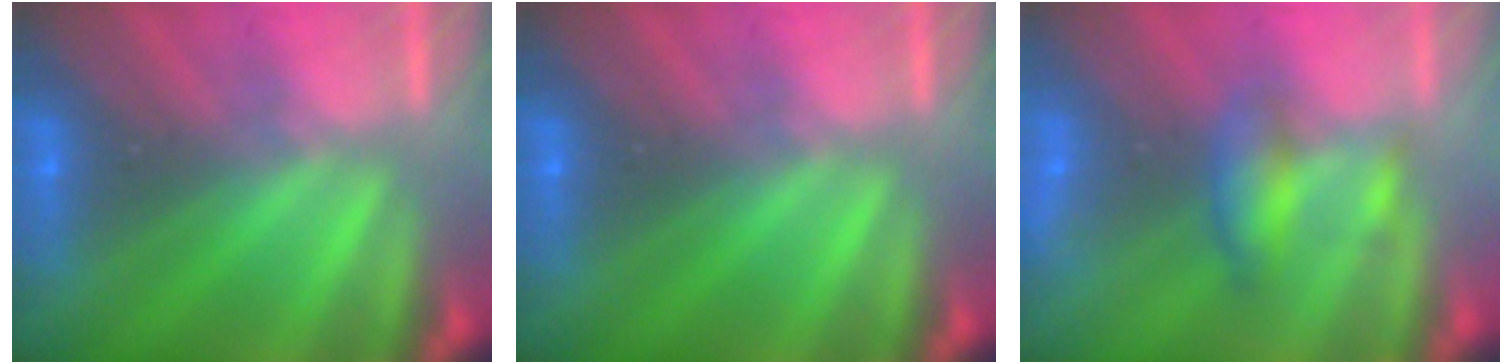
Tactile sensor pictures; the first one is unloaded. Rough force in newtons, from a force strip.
{"total": 0.0}
{"total": 2.0}